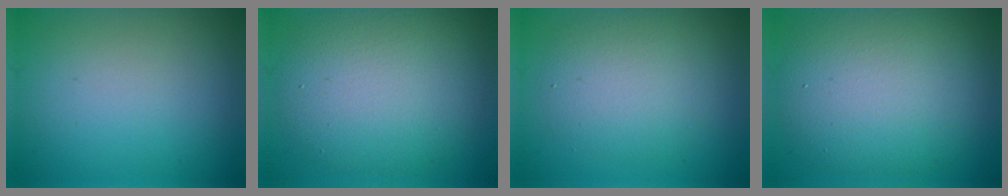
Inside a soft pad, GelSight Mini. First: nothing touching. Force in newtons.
{"total": 8.6, "press": 8.5, "slide": 0.9}
{"total": 4.5, "press": 4.5, "slide": 0.2}
{"total": 9.9, "press": 9.9, "slide": 0.4}